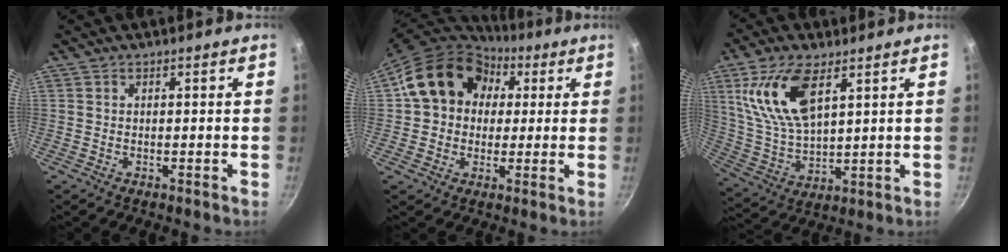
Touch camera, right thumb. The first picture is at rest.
{"total": 17.2, "force": [3.8, 14.1, 9.0], "torque": [-0.129, 0.032, 0.049]}
{"total": 15.0, "force": [6.4, 6.8, 11.6], "torque": [-0.223, -0.021, 0.138]}